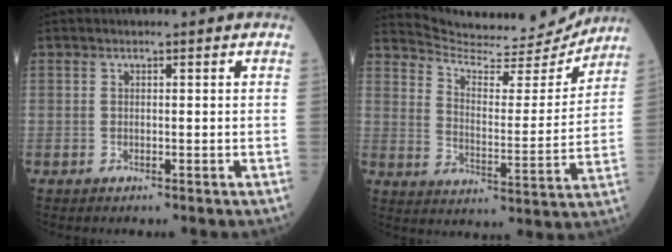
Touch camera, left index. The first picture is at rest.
{"total": 15.9, "force": [15.6, 1.5, 2.4], "torque": [-0.044, -0.038, 0.223]}